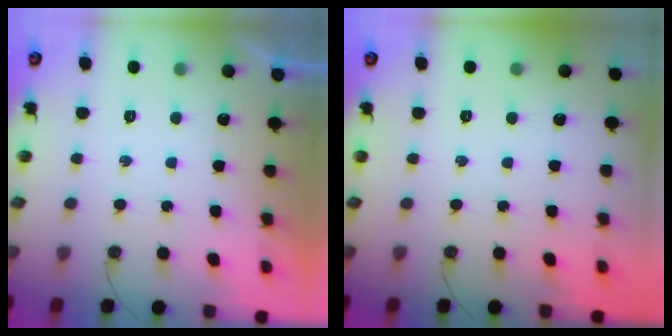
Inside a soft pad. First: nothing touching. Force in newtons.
{"total": 0.0}